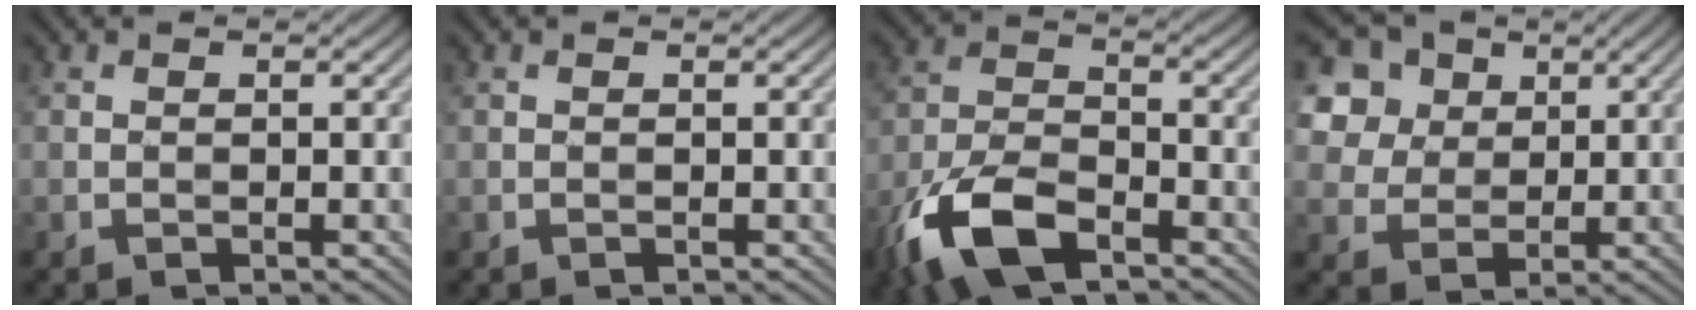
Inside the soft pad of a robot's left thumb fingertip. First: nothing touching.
{"total": 0.0}
{"total": 10.8, "force": [-6.7, 4.6, 7.1], "torque": [-0.159, -0.009, -0.144]}
{"total": 10.8, "force": [5.1, 8.2, 4.9], "torque": [-0.150, 0.024, 0.101]}